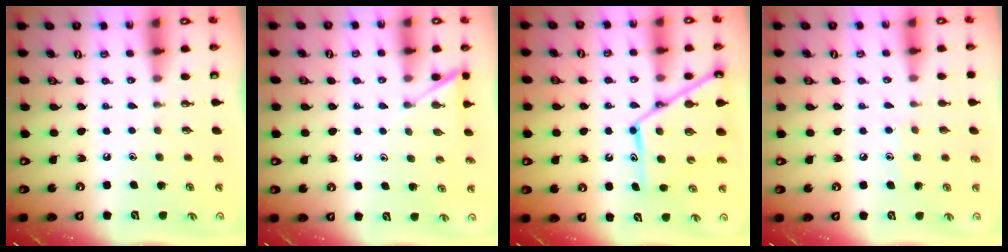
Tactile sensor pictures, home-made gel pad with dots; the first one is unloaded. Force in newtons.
{"total": 4.9, "press": 4.9, "slide": 0.5}
{"total": 15.3, "press": 15.2, "slide": 1.4}
{"total": 5.1, "press": 5.1, "slide": 0.6}